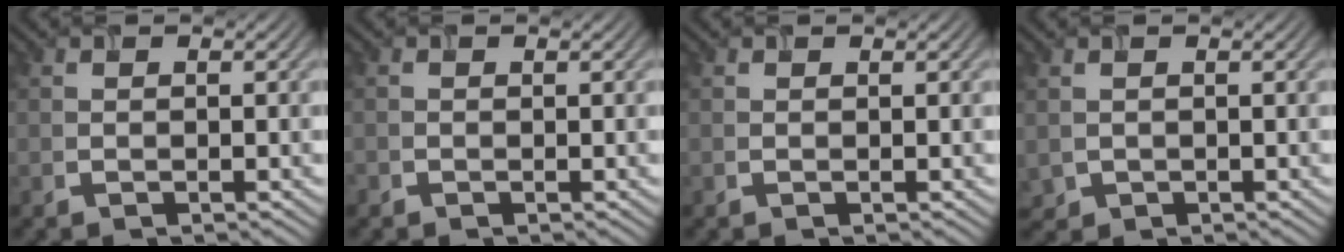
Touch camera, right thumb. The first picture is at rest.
{"total": 0.5, "force": [-0.4, 0.4, 0.0], "torque": [0.001, -0.003, -0.007]}
{"total": 0.0}
{"total": 1.3, "force": [-0.1, 1.2, 0.4], "torque": [-0.016, -0.009, 0.003]}